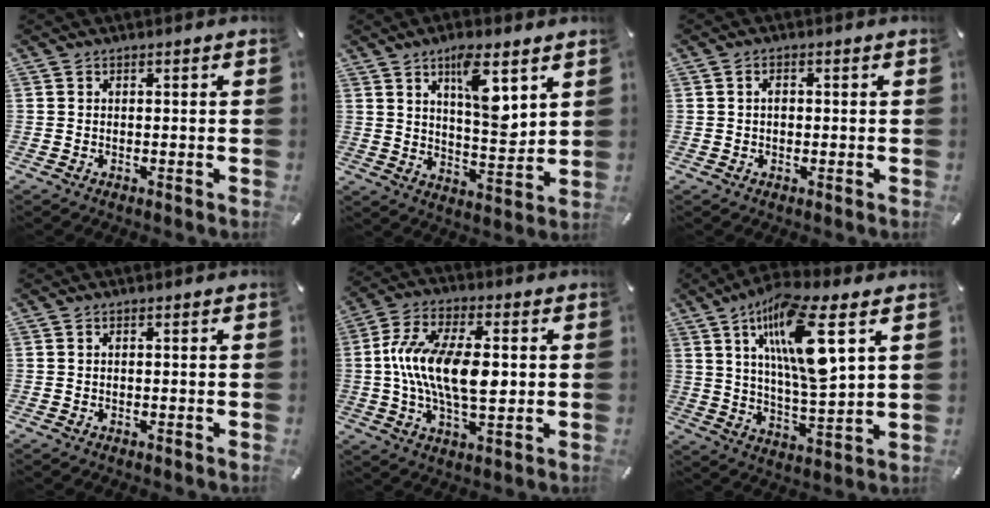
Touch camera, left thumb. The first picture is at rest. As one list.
[{"total": 11.1, "force": [6.2, 3.8, 8.4], "torque": [-0.135, -0.035, 0.103]}, {"total": 1.9, "force": [0.1, 1.3, 1.4], "torque": [-0.027, 0.007, -0.001]}, {"total": 0.0}, {"total": 16.0, "force": [0.5, 7.7, 14.1], "torque": [-0.286, -0.002, 0.004]}, {"total": 16.5, "force": [7.5, 4.2, 14.1], "torque": [-0.278, -0.019, 0.116]}]